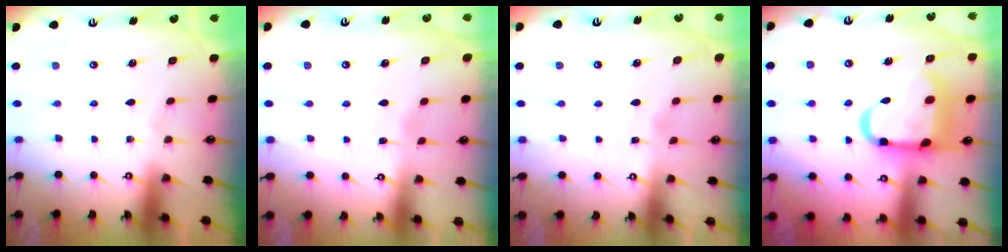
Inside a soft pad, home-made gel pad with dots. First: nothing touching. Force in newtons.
{"total": 2.0, "press": 2.0, "slide": 0.3}
{"total": 2.1, "press": 2.1, "slide": 0.2}
{"total": 15.8, "press": 15.7, "slide": 1.9}